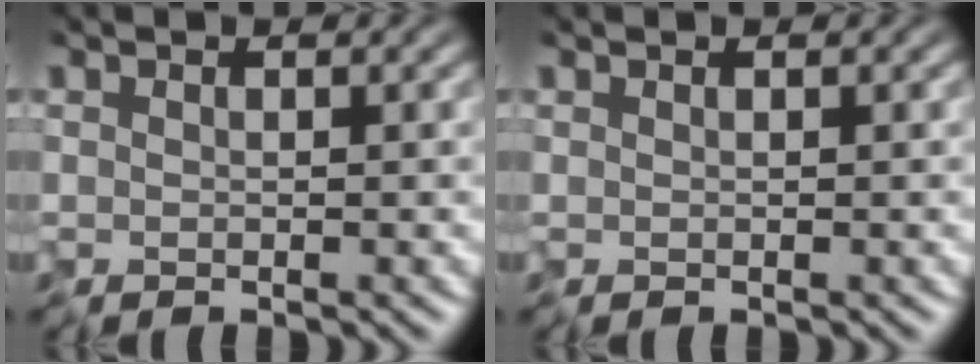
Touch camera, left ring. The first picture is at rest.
{"total": 0.0}